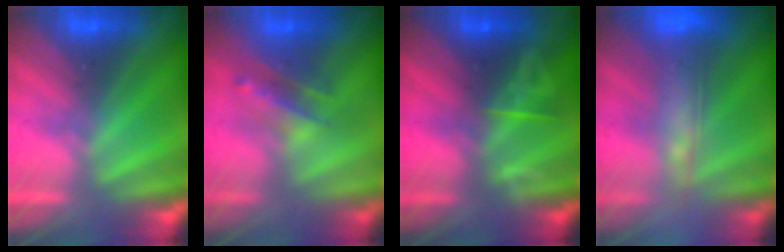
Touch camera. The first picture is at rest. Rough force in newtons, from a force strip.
{"total": 2.4}
{"total": 7.1}
{"total": 8.0}